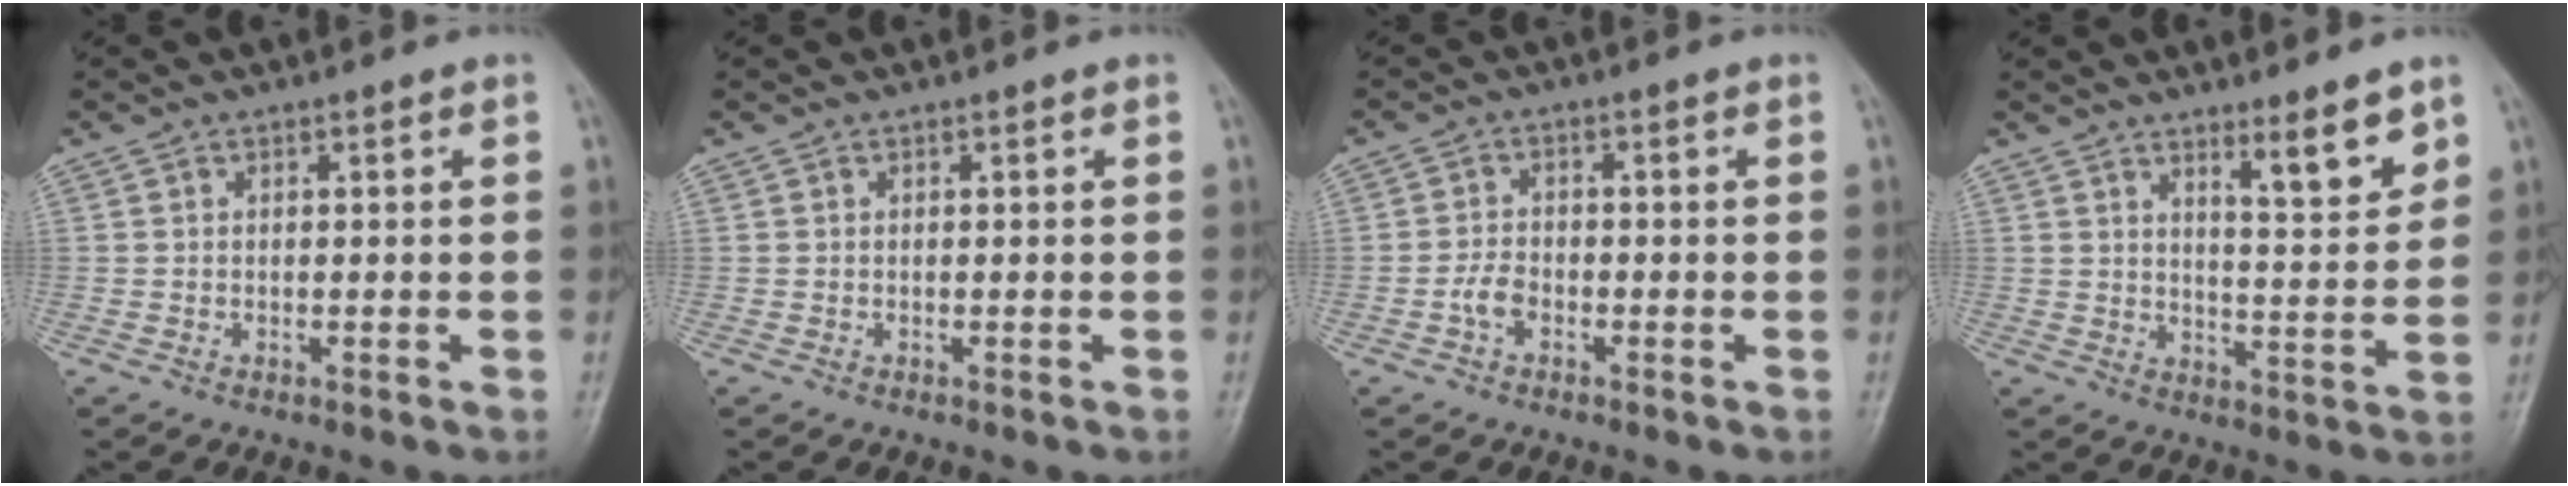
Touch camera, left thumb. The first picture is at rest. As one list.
[{"total": 0.0}, {"total": 2.9, "force": [-1.4, 1.8, 1.8], "torque": [-0.031, 0.012, -0.031]}, {"total": 7.6, "force": [5.2, 1.3, 5.4], "torque": [-0.072, -0.045, 0.080]}]